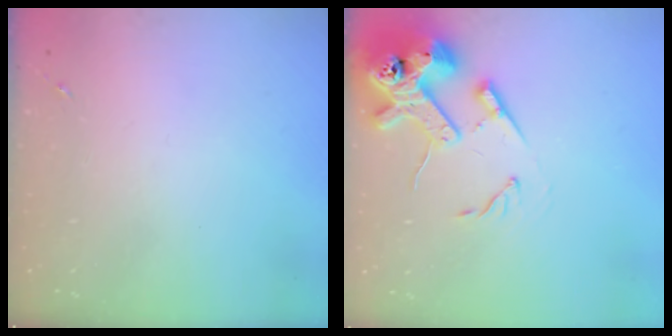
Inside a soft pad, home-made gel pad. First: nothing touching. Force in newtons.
{"total": 15.7, "press": 15.5, "slide": 2.1}